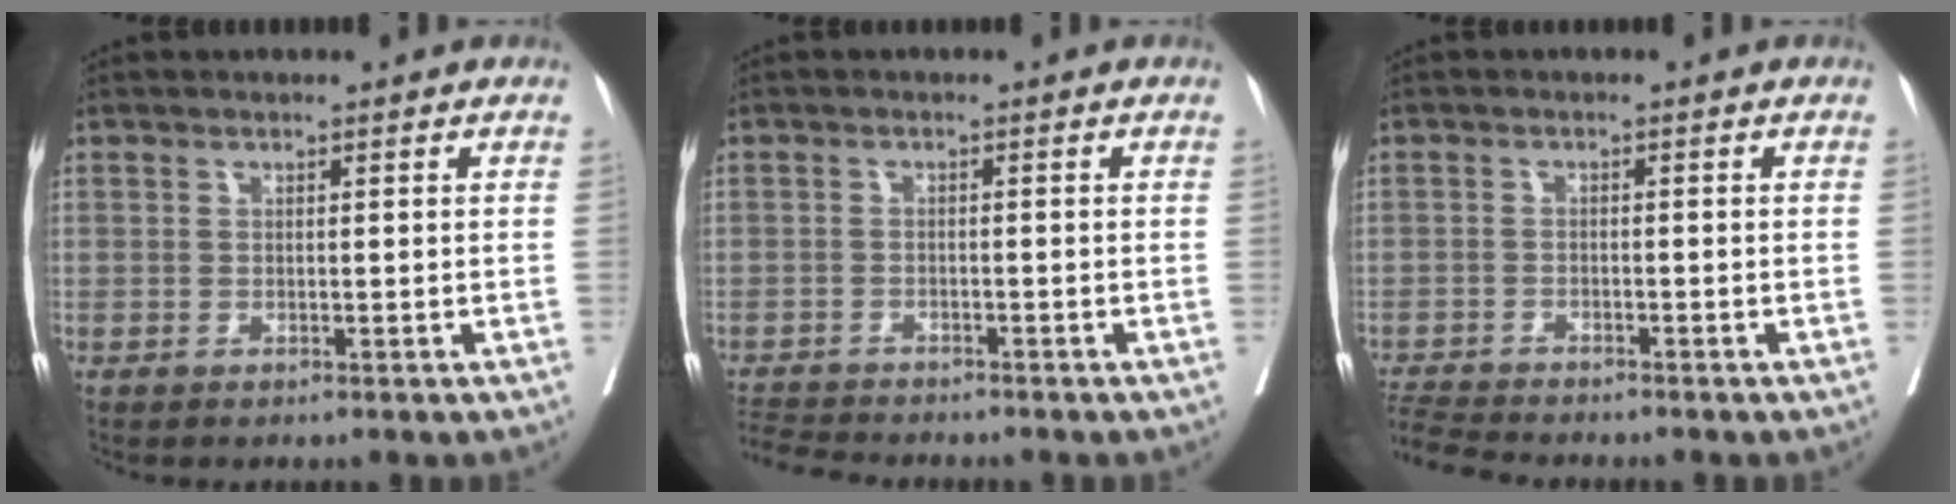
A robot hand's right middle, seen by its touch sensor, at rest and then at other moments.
{"total": 5.4, "force": [-5.3, 0.4, 1.1], "torque": [-0.021, -0.017, -0.090]}
{"total": 5.6, "force": [-5.5, -0.1, 1.1], "torque": [-0.025, -0.019, -0.097]}